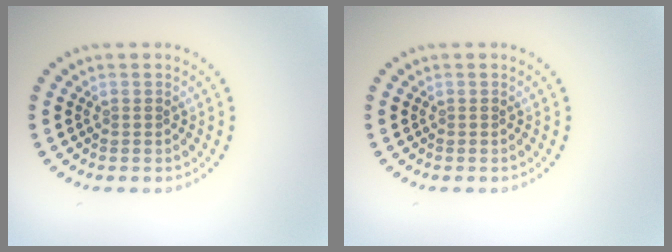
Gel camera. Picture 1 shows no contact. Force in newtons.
{"total": 0.0}